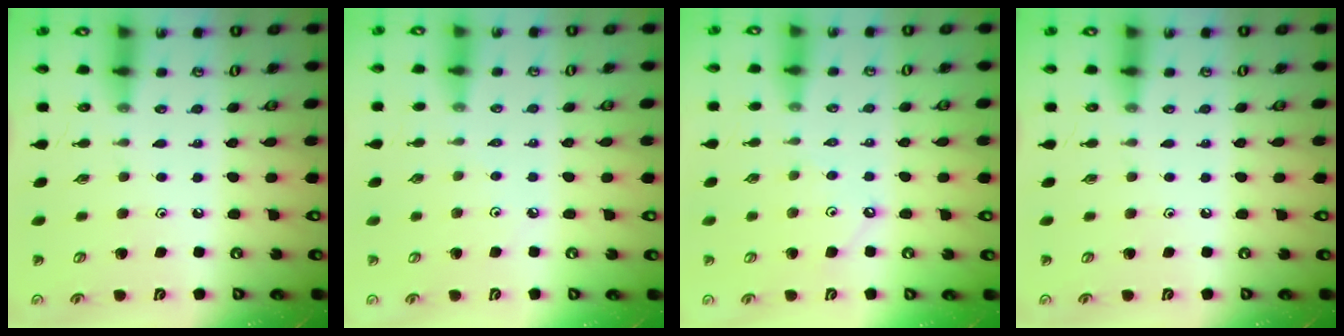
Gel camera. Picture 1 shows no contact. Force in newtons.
{"total": 0.8, "press": 0.7, "slide": 0.3}
{"total": 2.5, "press": 2.5, "slide": 0.4}
{"total": 0.0}